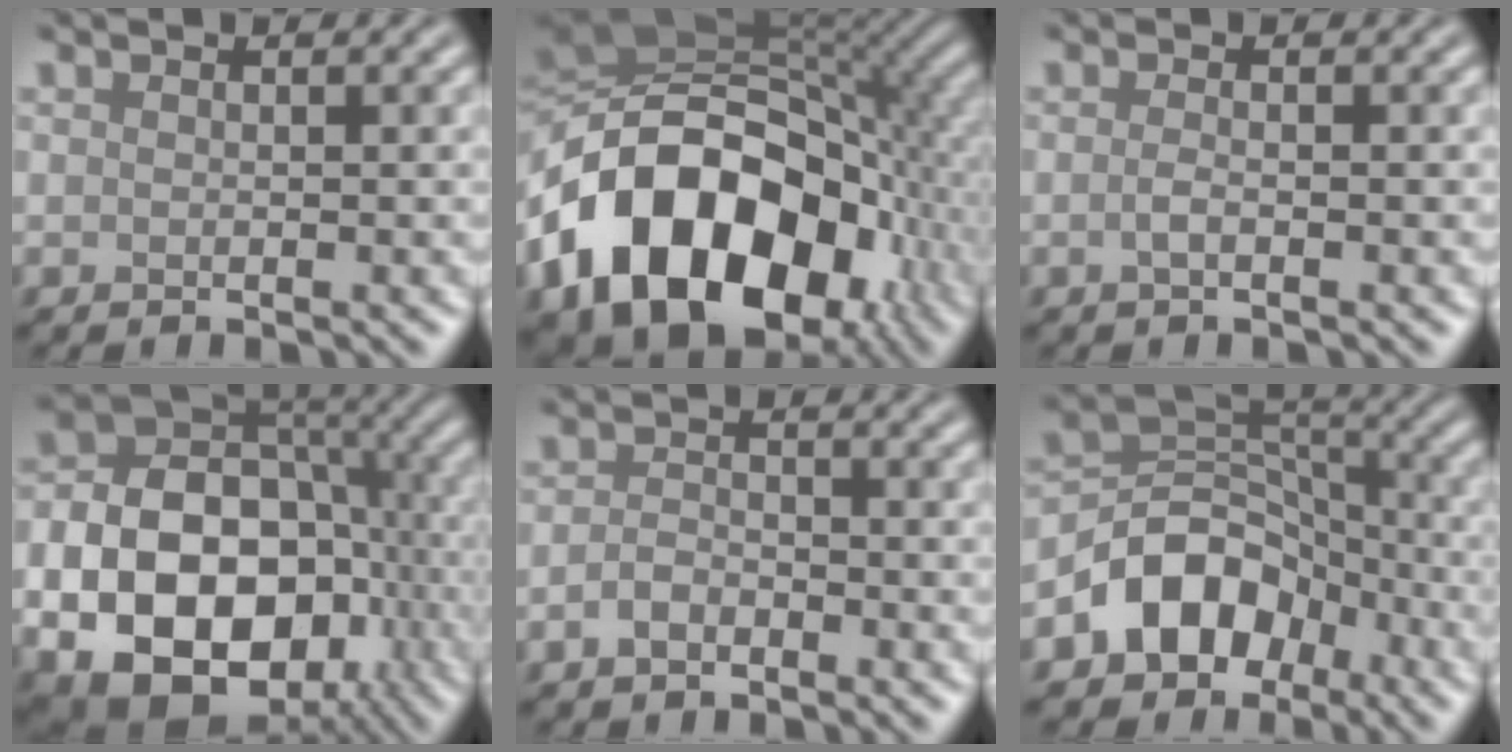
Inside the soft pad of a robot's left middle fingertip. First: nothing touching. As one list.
[{"total": 17.9, "force": [-5.7, 12.0, 12.0], "torque": [-0.219, -0.002, -0.108]}, {"total": 0.9, "force": [-0.3, 0.3, 0.8], "torque": [-0.019, 0.000, -0.008]}, {"total": 17.0, "force": [-5.3, 12.3, 10.5], "torque": [-0.182, -0.030, -0.080]}, {"total": 1.8, "force": [-1.0, 1.0, 1.1], "torque": [-0.022, 0.002, -0.024]}, {"total": 7.0, "force": [-3.6, 5.2, 3.1], "torque": [-0.028, 0.007, -0.075]}]